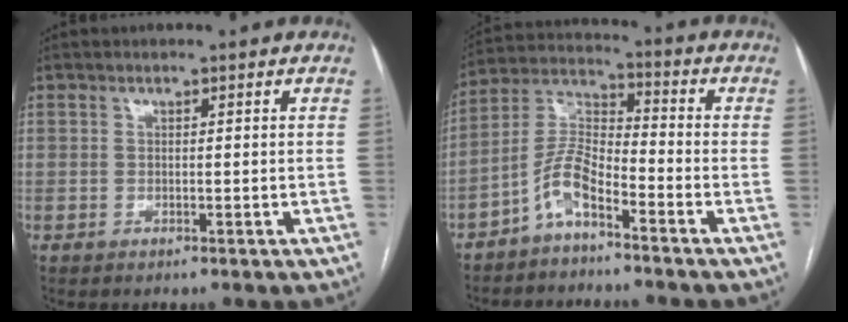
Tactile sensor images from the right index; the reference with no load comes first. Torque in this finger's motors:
{"motor_torque": [0.34, -0.44, 0.23, 0.12]}